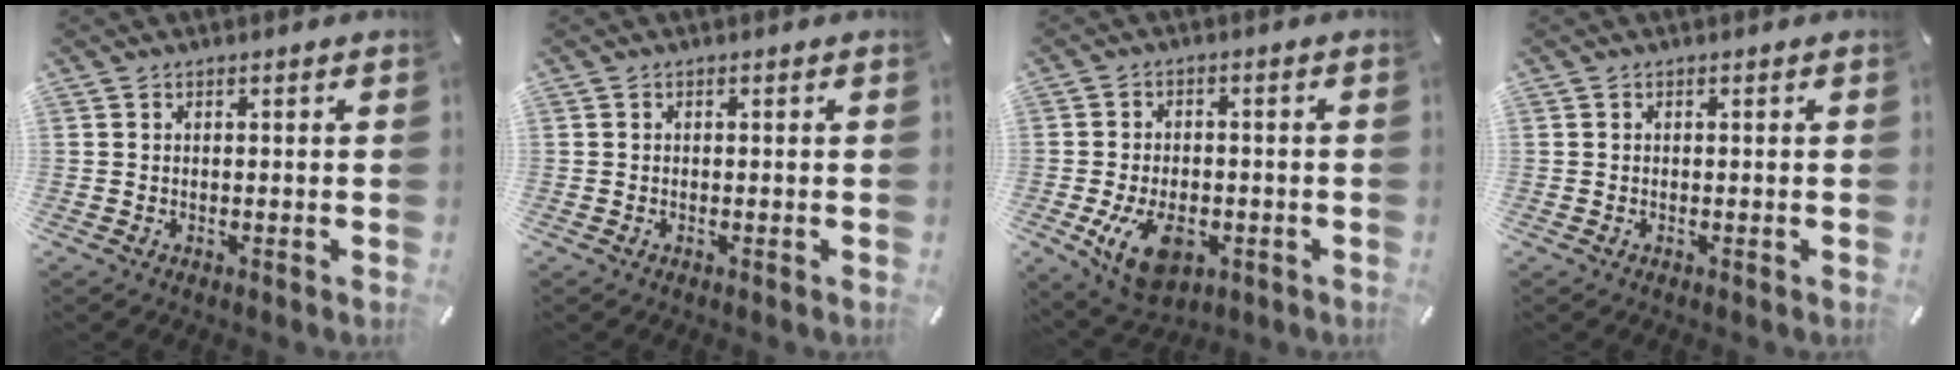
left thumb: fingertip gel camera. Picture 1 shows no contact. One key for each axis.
{"total": 0.0}
{"total": 10.6, "fx": -3.6, "fy": 6.7, "fz": 7.3, "tx": -0.140, "ty": 0.000, "tz": -0.063}
{"total": 0.0}